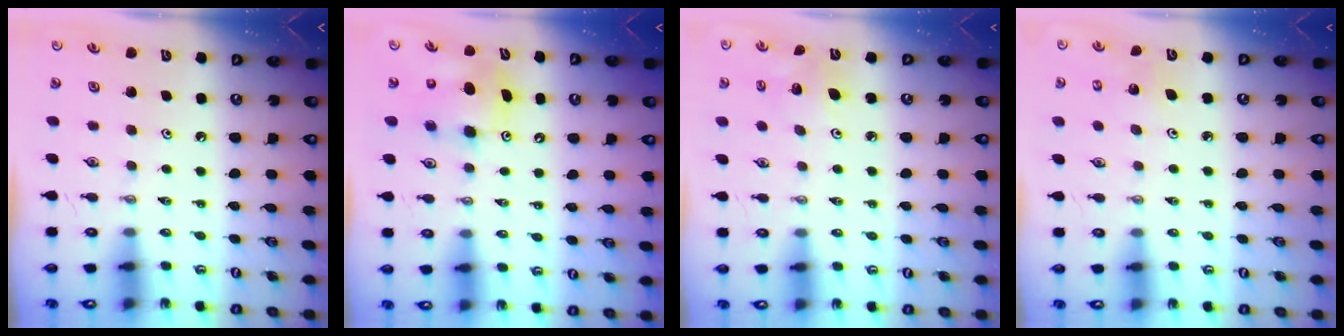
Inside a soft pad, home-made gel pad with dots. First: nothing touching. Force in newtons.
{"total": 9.8, "press": 9.6, "slide": 2.0}
{"total": 5.0, "press": 4.7, "slide": 1.8}
{"total": 3.4, "press": 3.3, "slide": 0.8}